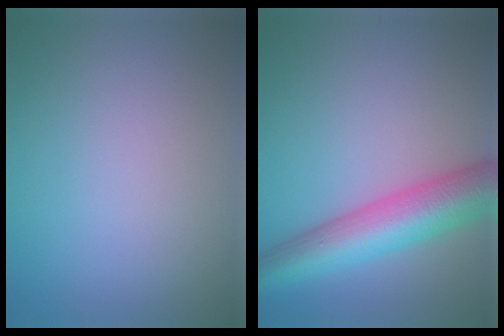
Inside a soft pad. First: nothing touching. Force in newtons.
{"total": 8.2, "press": 8.2, "slide": 0.4}